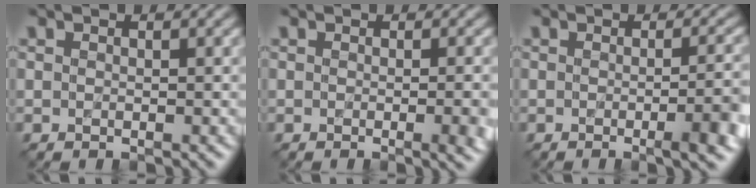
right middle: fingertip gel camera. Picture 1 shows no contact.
{"total": 4.1, "force": [-0.6, 1.8, 3.7], "torque": [-0.016, 0.003, -0.003]}
{"total": 5.2, "force": [-1.4, 1.5, 4.7], "torque": [-0.048, -0.004, -0.016]}